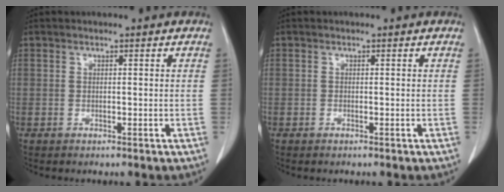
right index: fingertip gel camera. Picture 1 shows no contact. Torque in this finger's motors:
{"motor_torque": [0.06, -0.03, -0.04, -0.01]}